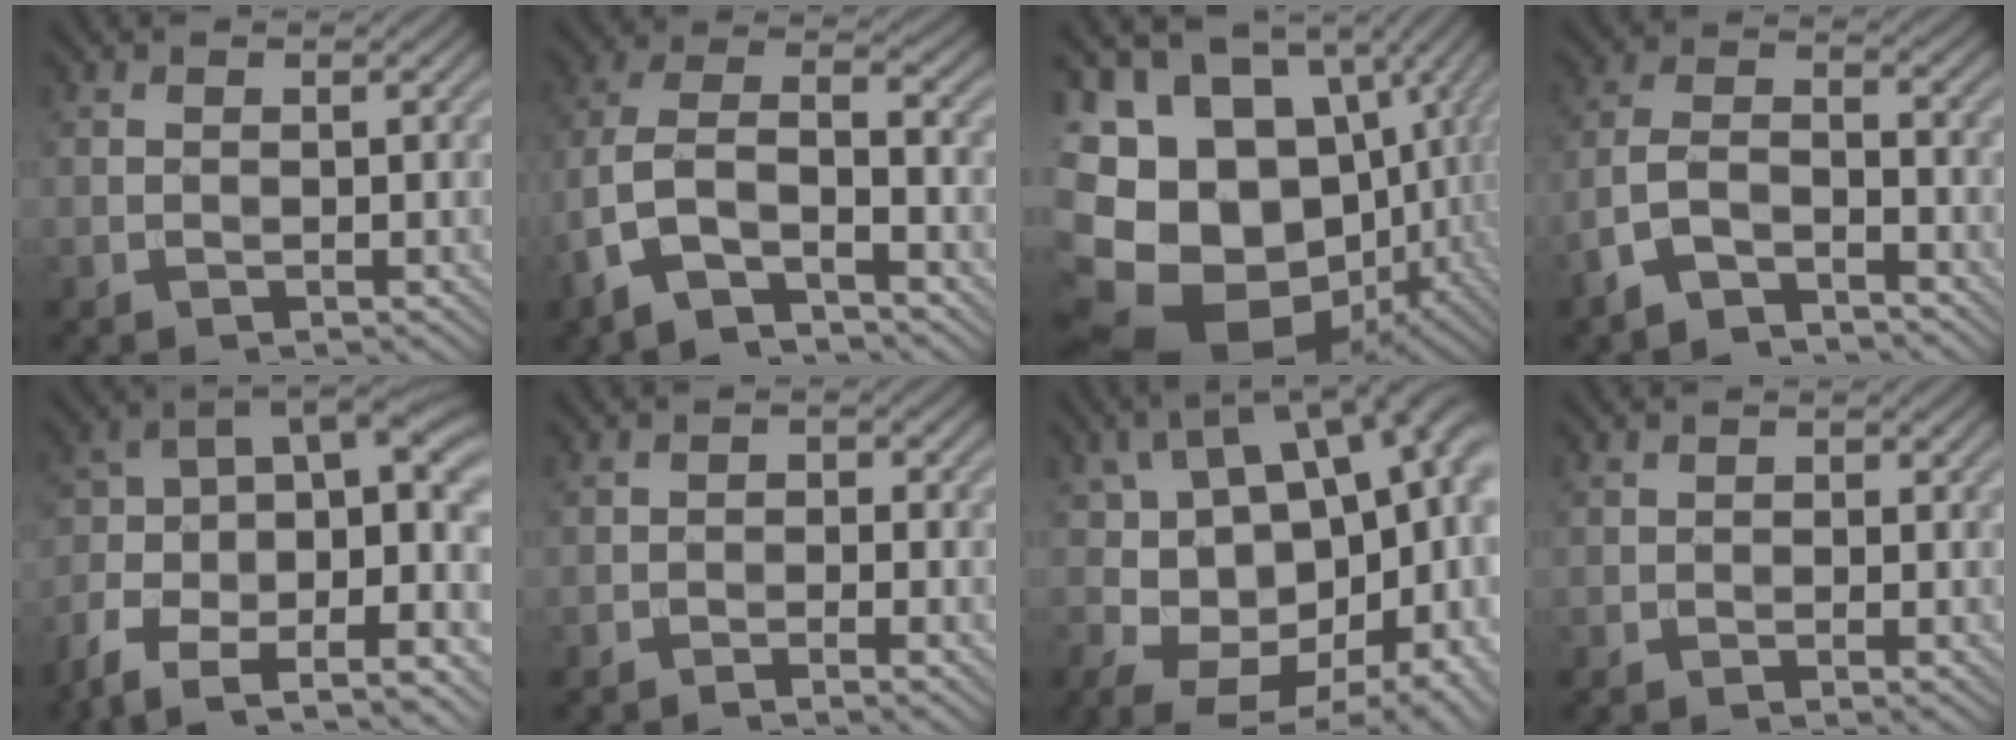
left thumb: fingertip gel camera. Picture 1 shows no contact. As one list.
[{"total": 9.2, "force": [-4.6, 3.9, 7.0], "torque": [-0.149, 0.008, -0.100]}, {"total": 20.8, "force": [-3.5, 16.8, 11.7], "torque": [-0.236, -0.018, -0.051]}, {"total": 6.1, "force": [-4.6, 2.1, 3.5], "torque": [-0.073, 0.002, -0.102]}, {"total": 13.7, "force": [-5.7, 8.2, 9.4], "torque": [-0.201, -0.010, -0.104]}, {"total": 2.3, "force": [-1.4, 0.7, 1.7], "torque": [-0.026, 0.002, -0.029]}, {"total": 20.9, "force": [0.5, 13.2, 16.2], "torque": [-0.245, -0.039, 0.067]}, {"total": 1.0, "force": [-0.5, 0.5, 0.8], "torque": [-0.011, -0.001, -0.009]}]